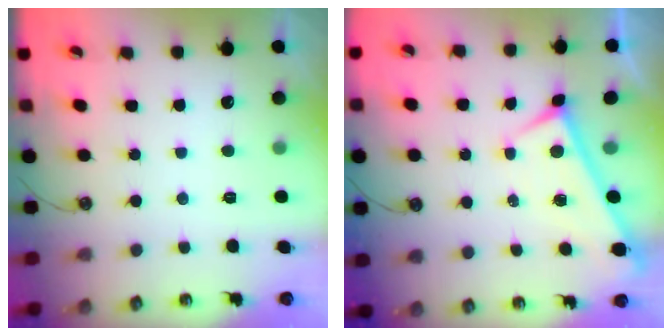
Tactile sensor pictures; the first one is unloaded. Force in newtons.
{"total": 0.0}